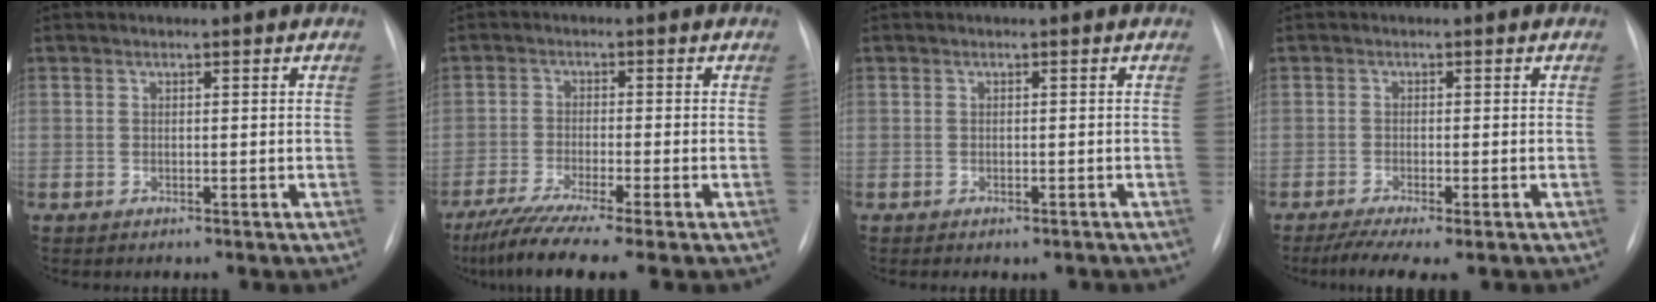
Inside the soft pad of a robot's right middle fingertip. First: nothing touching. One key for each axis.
{"total": 9.8, "fx": -7.5, "fy": -0.3, "fz": 6.2, "tx": -0.105, "ty": -0.027, "tz": -0.123}
{"total": 2.0, "fx": -1.6, "fy": 0.9, "fz": 0.9, "tx": -0.010, "ty": 0.000, "tz": -0.014}
{"total": 6.4, "fx": -4.4, "fy": 1.1, "fz": 4.5, "tx": -0.073, "ty": -0.017, "tz": -0.070}